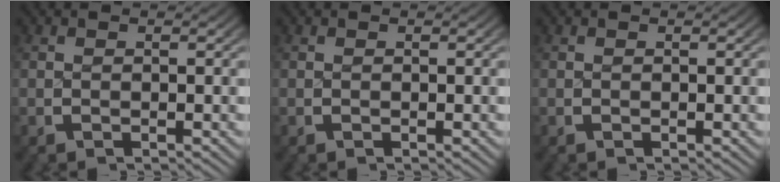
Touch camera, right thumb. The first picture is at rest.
{"total": 0.0}
{"total": 0.0}